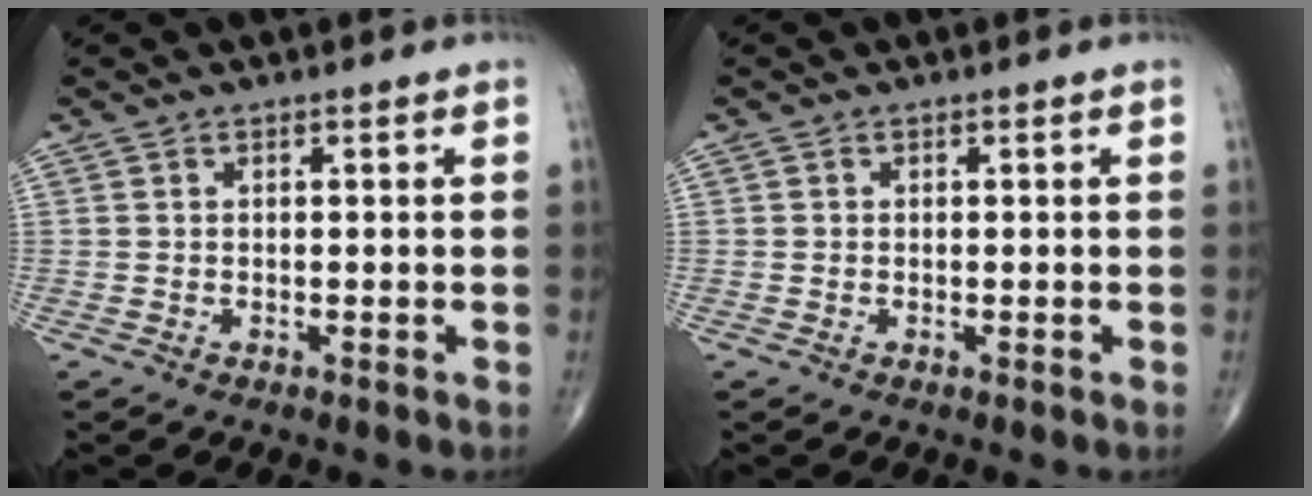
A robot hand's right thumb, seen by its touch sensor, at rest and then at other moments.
{"total": 0.0}